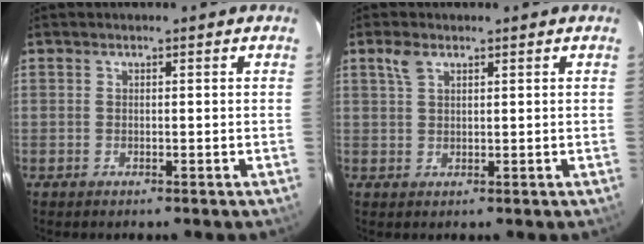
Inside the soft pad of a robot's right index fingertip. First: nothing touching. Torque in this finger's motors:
{"motor_torque": [0.05, 0.02, 0.04, 0.02]}